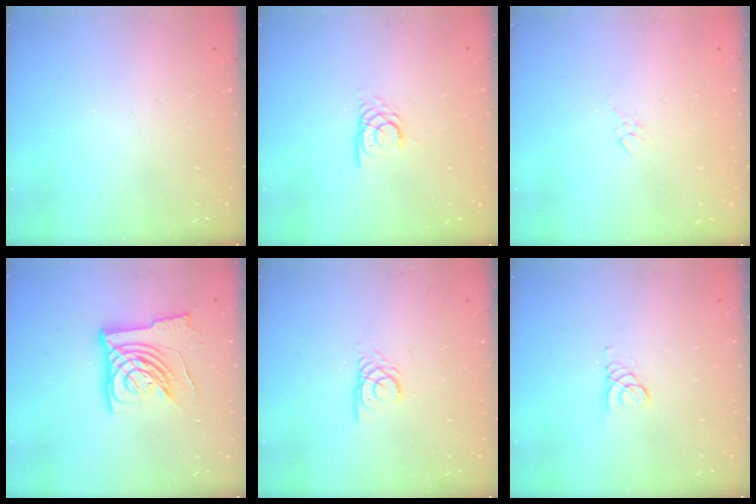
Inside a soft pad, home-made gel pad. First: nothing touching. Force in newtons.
{"total": 3.4, "press": 3.4, "slide": 0.2}
{"total": 2.7, "press": 2.7, "slide": 0.5}
{"total": 12.4, "press": 12.2, "slide": 2.0}
{"total": 2.3, "press": 2.3, "slide": 0.1}
{"total": 0.7, "press": 0.7, "slide": 0.1}